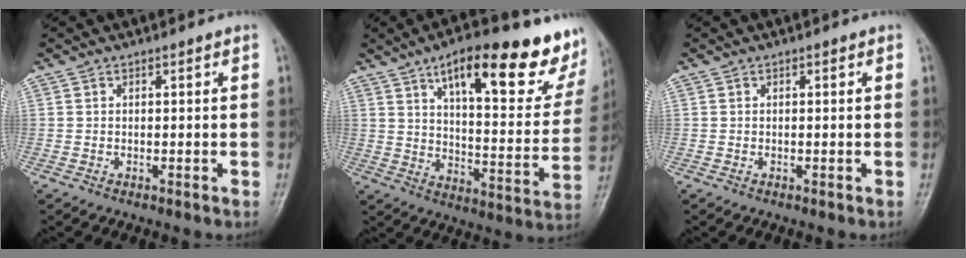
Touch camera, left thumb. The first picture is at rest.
{"total": 25.0, "force": [14.9, 8.1, 18.4], "torque": [-0.210, -0.044, 0.212]}
{"total": 0.0}